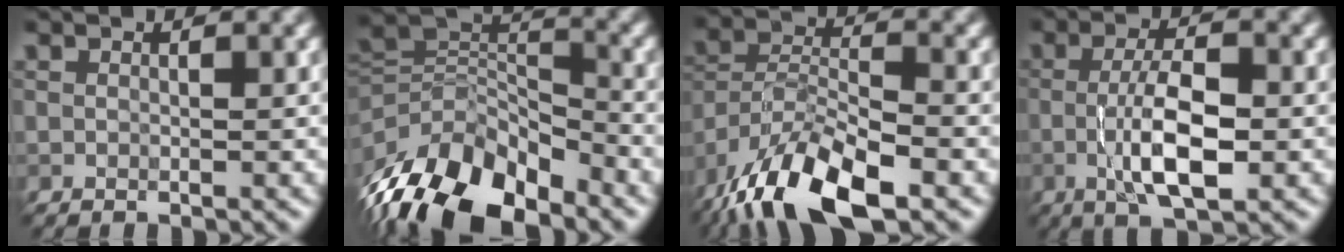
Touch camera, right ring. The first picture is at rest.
{"total": 12.6, "force": [-7.9, 6.4, 7.4], "torque": [-0.135, 0.001, -0.146]}
{"total": 11.9, "force": [-8.4, 3.8, 7.4], "torque": [-0.135, -0.002, -0.162]}
{"total": 6.3, "force": [-1.2, 2.1, 5.8], "torque": [-0.109, -0.001, -0.024]}